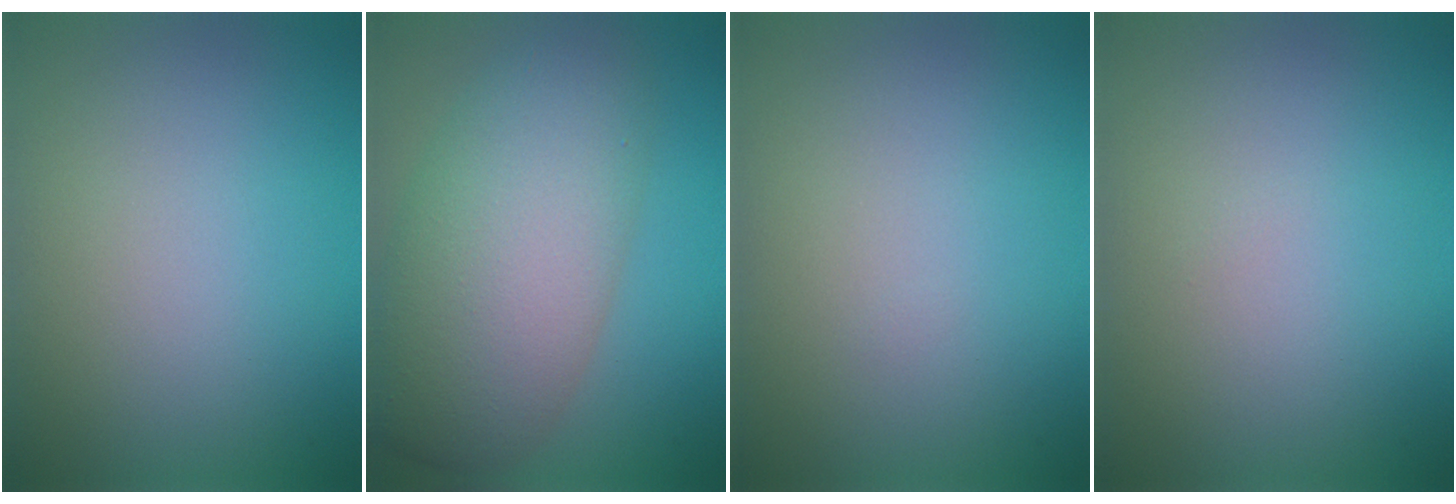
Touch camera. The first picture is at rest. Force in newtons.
{"total": 9.6, "press": 9.6, "slide": 0.3}
{"total": 0.0}
{"total": 0.0}